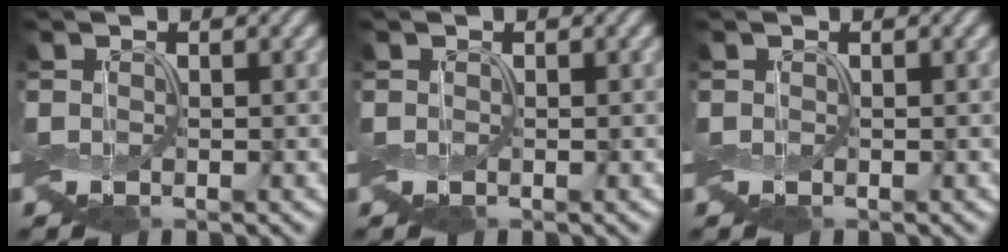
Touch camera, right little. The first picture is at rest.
{"total": 0.0}
{"total": 0.0}